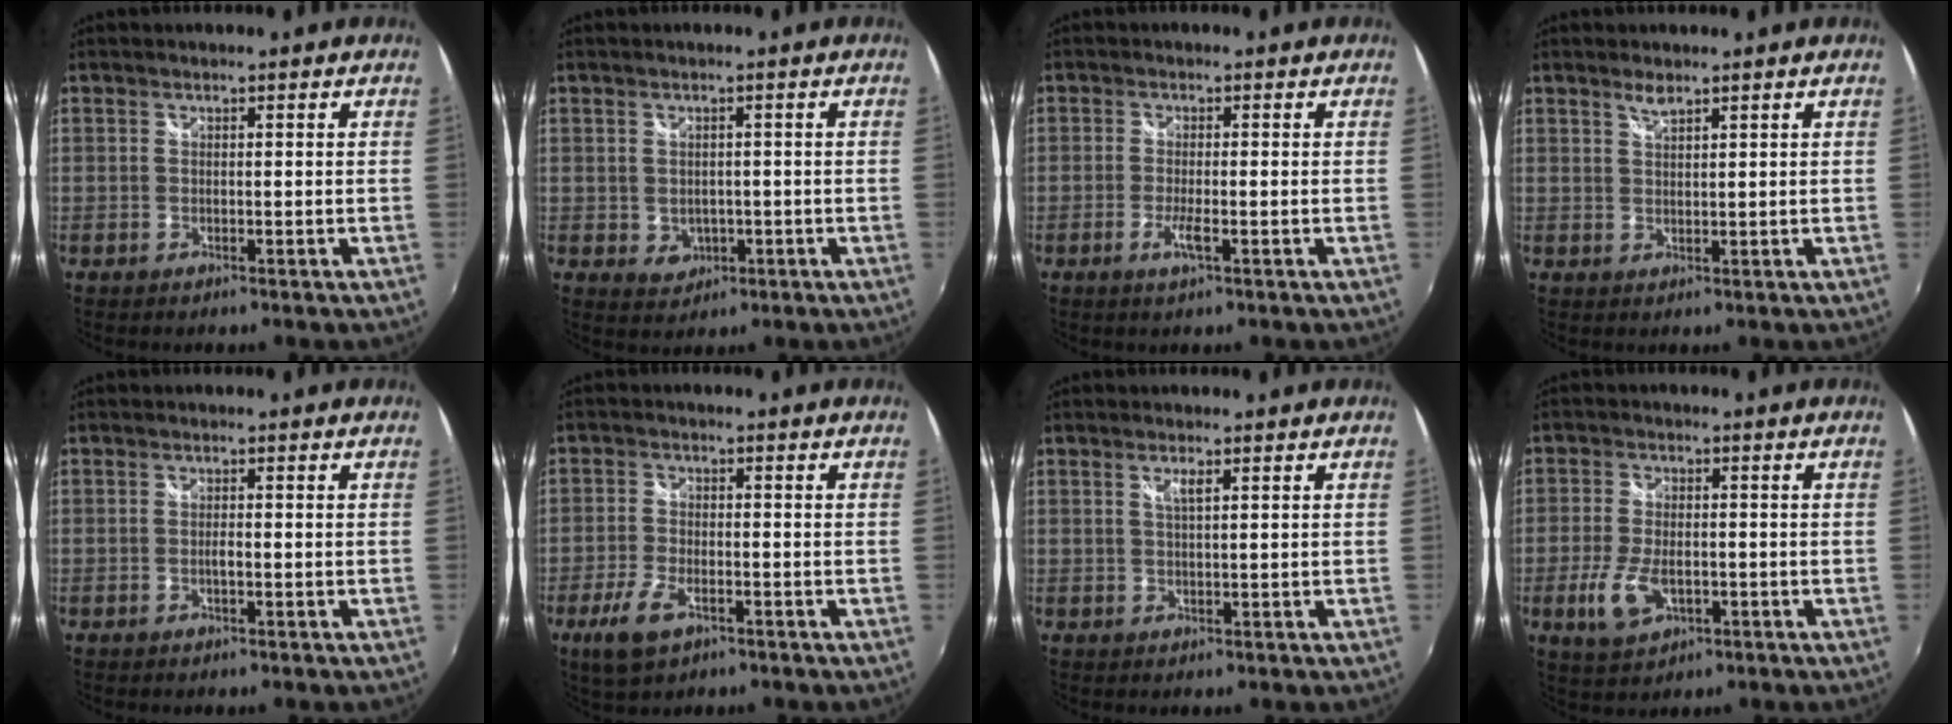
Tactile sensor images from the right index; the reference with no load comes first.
{"total": 3.5, "force": [-0.5, 3.2, 1.5], "torque": [-0.030, -0.001, 0.001]}
{"total": 2.8, "force": [-1.3, 0.1, 2.5], "torque": [-0.053, -0.007, -0.025]}
{"total": 2.0, "force": [1.7, 0.4, 1.1], "torque": [-0.018, 0.002, 0.030]}
{"total": 1.1, "force": [-0.4, 0.2, 1.0], "torque": [-0.020, 0.001, -0.008]}
{"total": 7.1, "force": [-3.8, 3.2, 5.0], "torque": [-0.124, -0.009, -0.069]}
{"total": 1.8, "force": [0.8, 0.3, 1.6], "torque": [-0.029, 0.001, 0.013]}
{"total": 8.0, "force": [-2.7, 4.4, 6.1], "torque": [-0.142, -0.011, -0.048]}